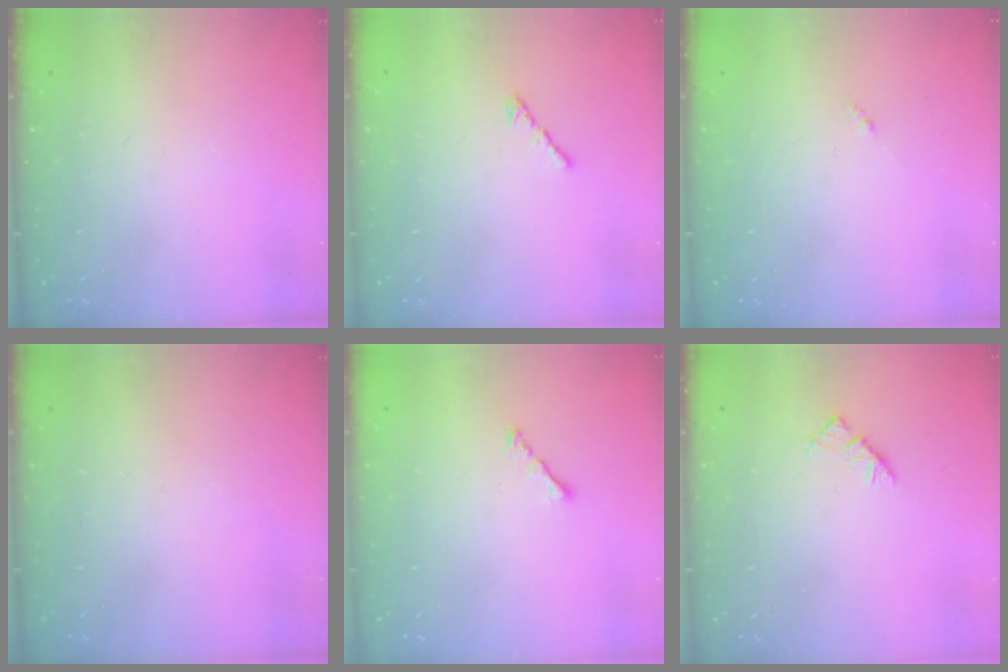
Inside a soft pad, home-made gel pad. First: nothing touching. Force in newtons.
{"total": 1.3, "press": 1.2, "slide": 0.6}
{"total": 0.0}
{"total": 0.0}
{"total": 1.7, "press": 1.6, "slide": 0.6}
{"total": 2.9, "press": 2.8, "slide": 0.7}